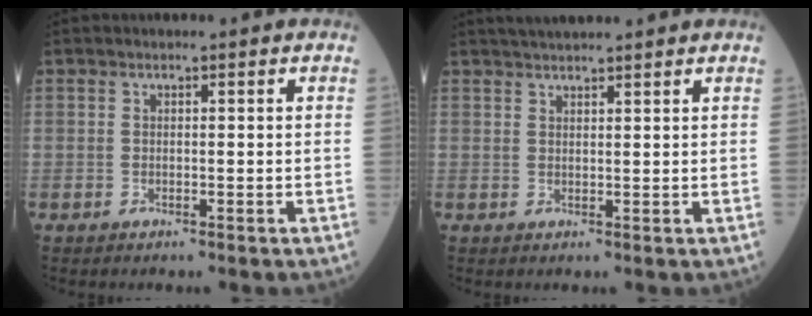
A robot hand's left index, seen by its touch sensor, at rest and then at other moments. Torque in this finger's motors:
{"motor_torque": [0.12, -0.14, 0.07, 0.02]}